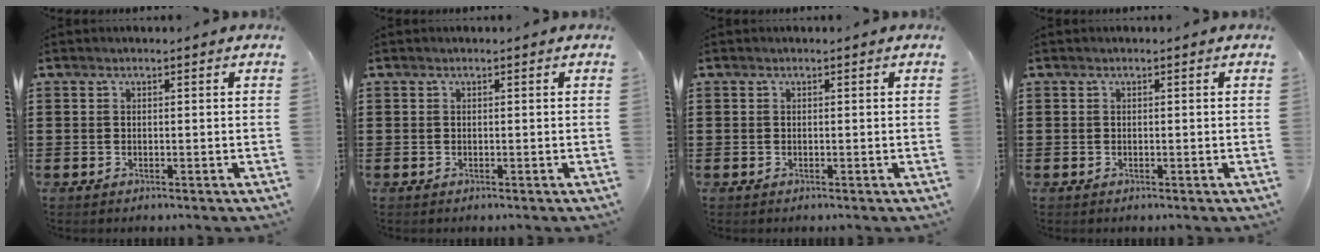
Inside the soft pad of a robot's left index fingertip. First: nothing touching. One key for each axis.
{"total": 0.0}
{"total": 0.0}
{"total": 0.0}